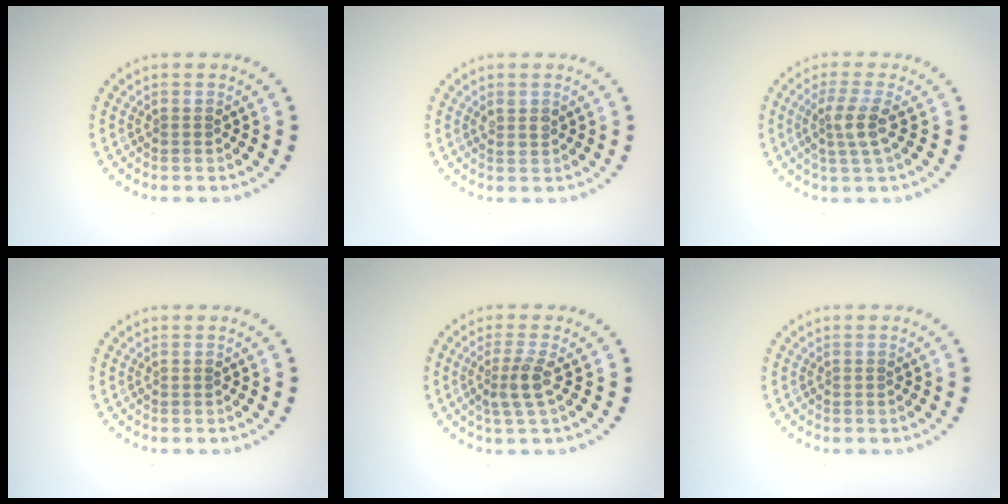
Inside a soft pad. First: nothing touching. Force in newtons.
{"total": 1.0, "press": 0.9, "slide": 0.5}
{"total": 2.6, "press": 2.1, "slide": 1.5}
{"total": 0.0}
{"total": 2.4, "press": 1.8, "slide": 1.6}
{"total": 0.0}